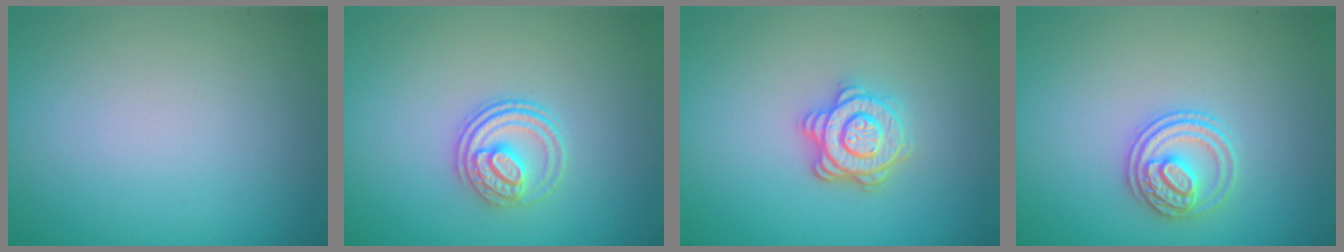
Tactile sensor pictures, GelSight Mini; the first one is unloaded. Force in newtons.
{"total": 2.9, "press": 2.4, "slide": 1.6}
{"total": 3.7, "press": 3.0, "slide": 2.1}
{"total": 2.7, "press": 2.6, "slide": 0.7}